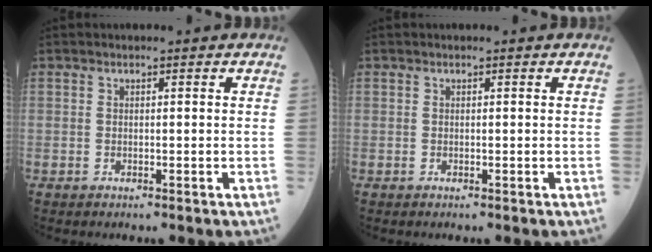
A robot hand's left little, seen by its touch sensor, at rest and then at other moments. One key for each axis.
{"total": 0.0}